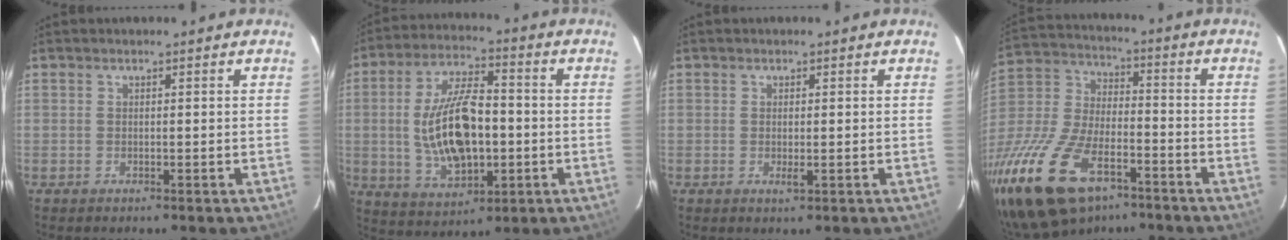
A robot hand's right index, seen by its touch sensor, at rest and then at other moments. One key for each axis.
{"total": 15.9, "fx": -1.2, "fy": 7.6, "fz": 13.9, "tx": -0.272, "ty": 0.003, "tz": -0.009}
{"total": 1.4, "fx": -0.2, "fy": 0.3, "fz": 1.3, "tx": -0.025, "ty": -0.003, "tz": -0.002}
{"total": 23.5, "fx": -13.9, "fy": 11.7, "fz": 15.0, "tx": -0.323, "ty": -0.021, "tz": -0.249}